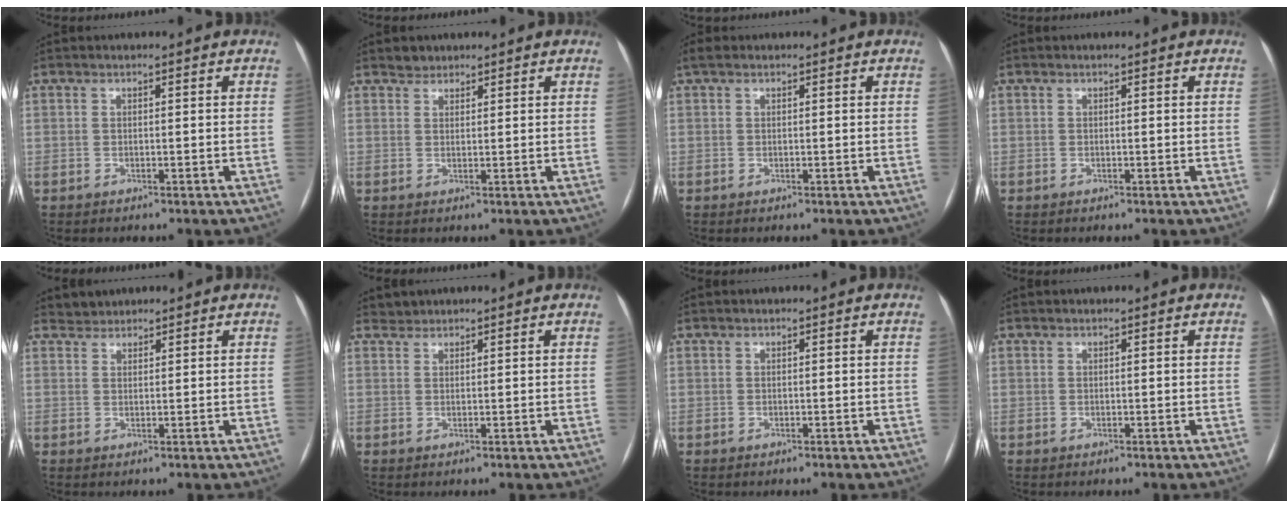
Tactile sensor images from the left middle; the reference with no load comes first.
{"total": 1.7, "force": [1.4, 0.9, -0.1], "torque": [0.004, 0.003, 0.020]}
{"total": 1.3, "force": [0.9, 0.7, 0.7], "torque": [-0.019, 0.024, 0.018]}
{"total": 0.0}
{"total": 1.8, "force": [1.6, 0.6, -0.5], "torque": [0.006, 0.010, 0.029]}
{"total": 1.2, "force": [1.1, 0.4, -0.4], "torque": [0.004, 0.006, 0.019]}
{"total": 0.0}
{"total": 0.0}